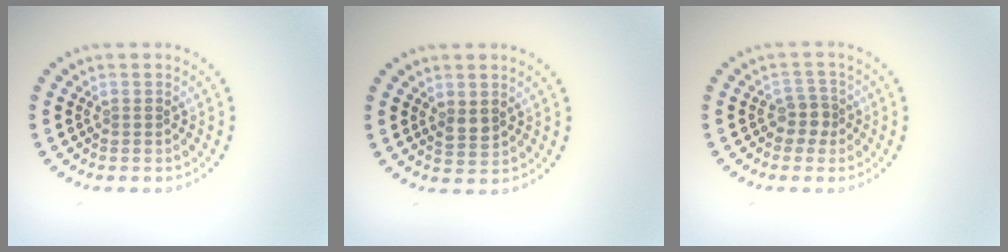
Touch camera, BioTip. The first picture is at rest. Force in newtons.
{"total": 1.3, "press": 1.3, "slide": 0.4}
{"total": 1.8, "press": 1.4, "slide": 1.2}